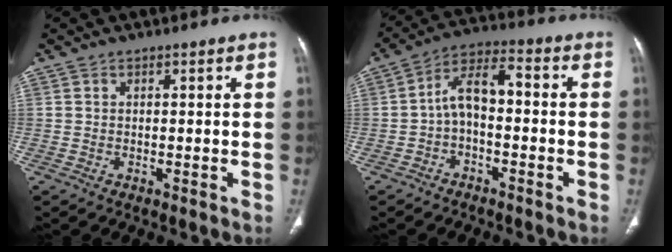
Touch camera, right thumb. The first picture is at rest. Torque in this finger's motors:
{"motor_torque": [-0.45, 0.70, 0.12, -0.08, 0.22]}